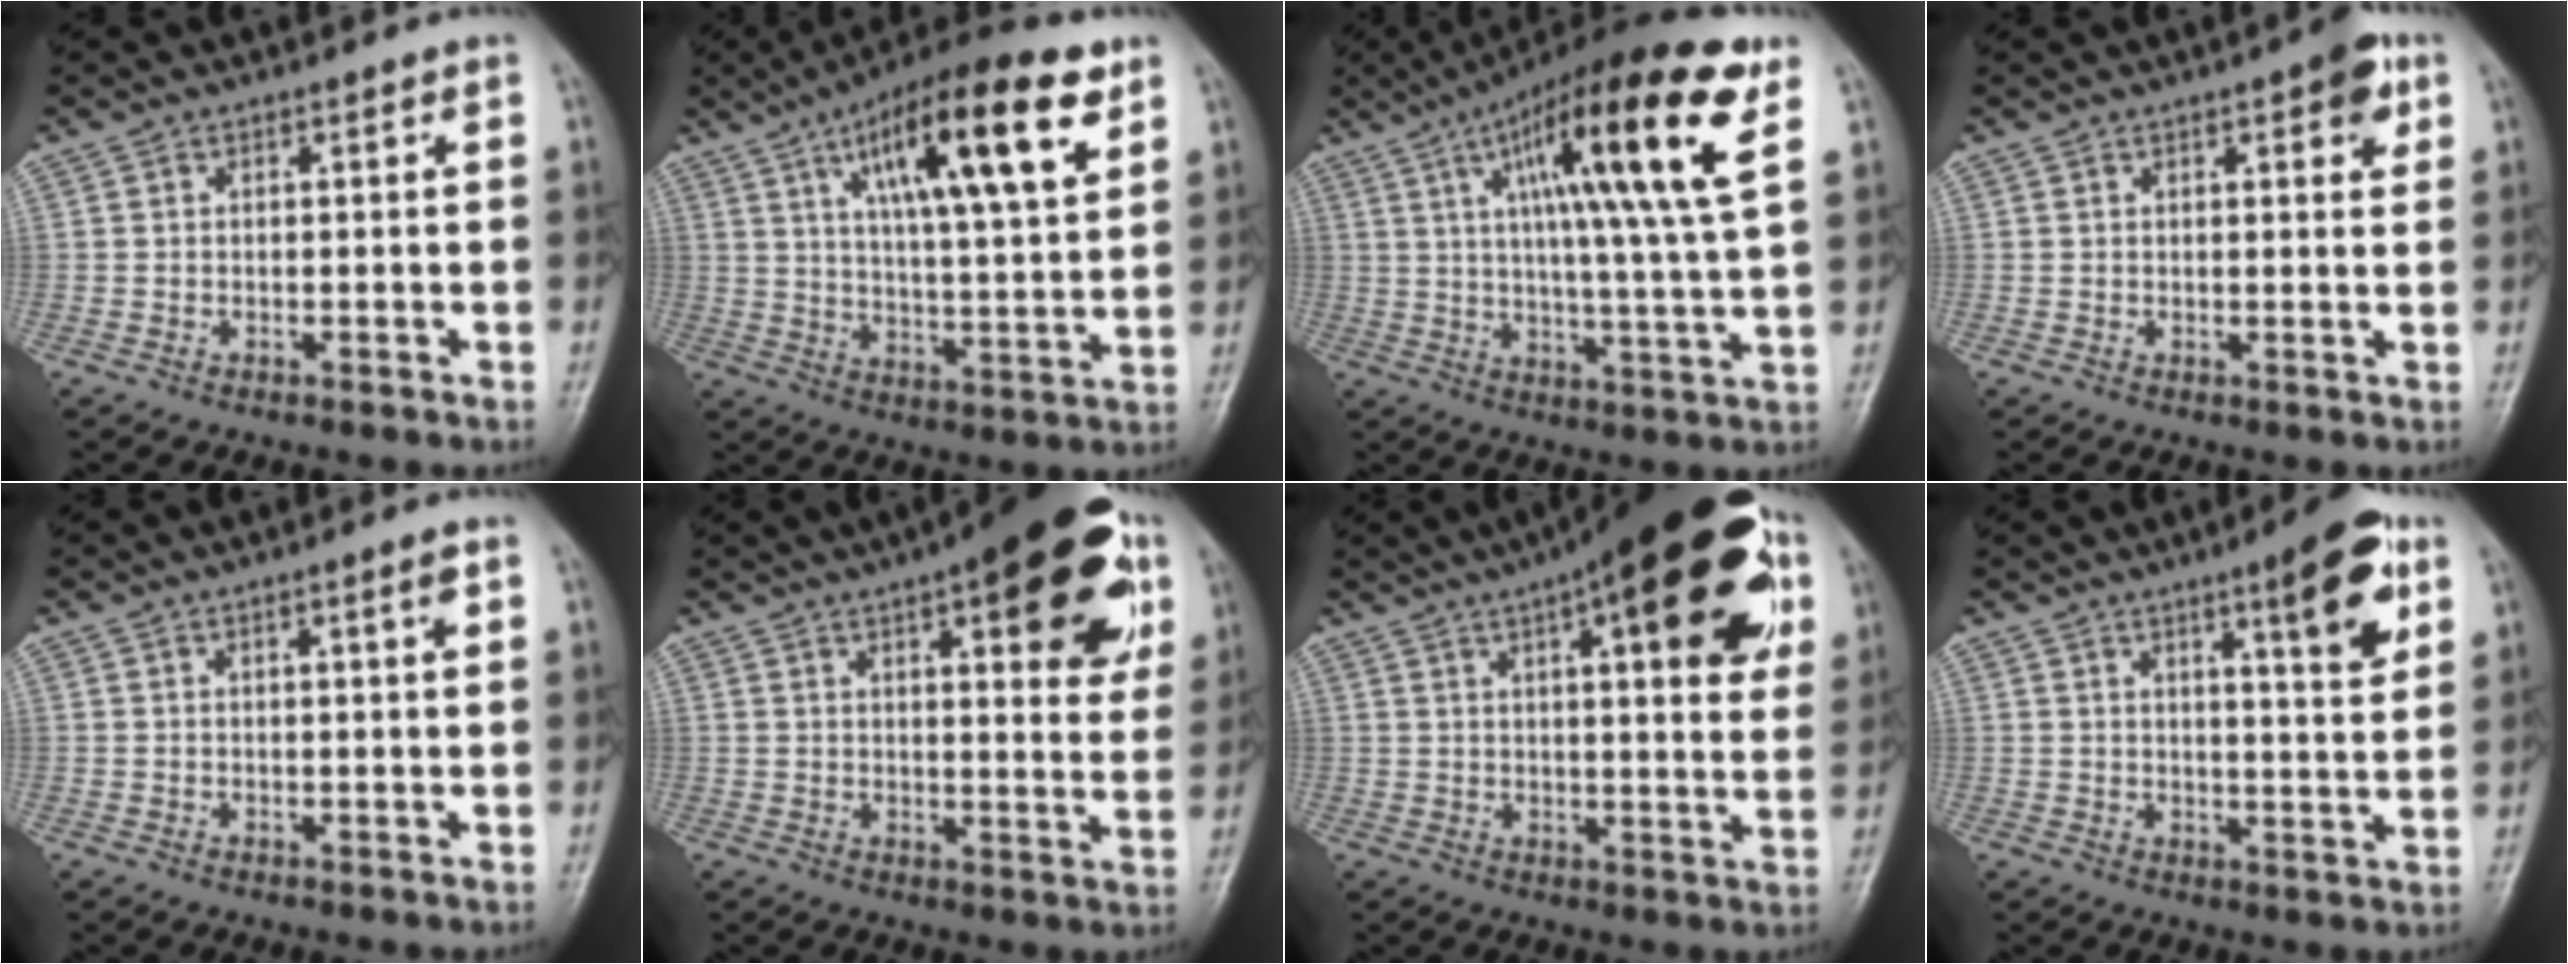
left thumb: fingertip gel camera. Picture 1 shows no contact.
{"total": 20.8, "force": [9.6, 5.6, 17.5], "torque": [-0.254, -0.019, 0.152]}
{"total": 21.8, "force": [8.5, 3.2, 19.8], "torque": [-0.307, -0.010, 0.125]}
{"total": 4.8, "force": [2.2, 1.6, 4.0], "torque": [-0.039, -0.004, 0.022]}
{"total": 2.1, "force": [0.9, 0.1, 1.9], "torque": [-0.030, -0.003, 0.014]}
{"total": 20.3, "force": [9.3, 6.9, 16.7], "torque": [-0.188, -0.014, 0.118]}
{"total": 24.2, "force": [10.7, 7.5, 20.5], "torque": [-0.266, -0.001, 0.143]}
{"total": 10.7, "force": [5.3, 2.3, 9.0], "torque": [-0.109, -0.025, 0.070]}